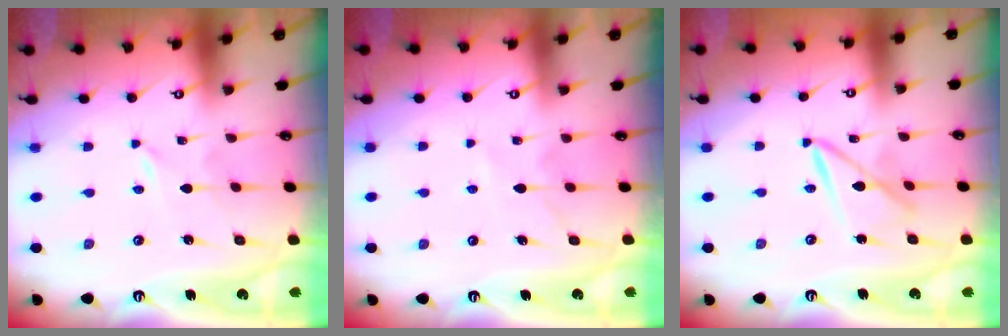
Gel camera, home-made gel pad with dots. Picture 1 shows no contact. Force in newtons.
{"total": 5.6, "press": 5.6, "slide": 0.6}
{"total": 7.5, "press": 7.5, "slide": 0.7}